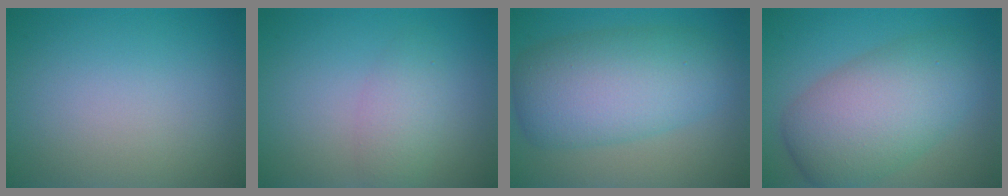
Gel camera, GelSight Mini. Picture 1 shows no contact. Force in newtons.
{"total": 2.3, "press": 2.3, "slide": 0.0}
{"total": 8.5, "press": 8.5, "slide": 0.3}
{"total": 8.4, "press": 8.4, "slide": 0.1}